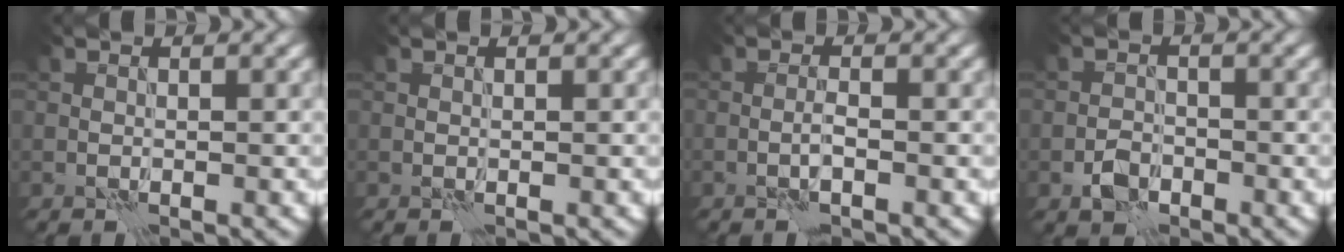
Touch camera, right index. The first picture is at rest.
{"total": 0.0}
{"total": 1.1, "force": [-0.5, 0.0, 0.9], "torque": [-0.018, 0.005, -0.012]}
{"total": 2.1, "force": [-1.3, 1.4, 1.0], "torque": [-0.015, 0.006, -0.027]}